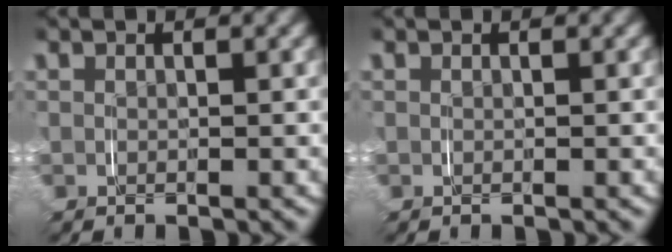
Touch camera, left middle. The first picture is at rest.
{"total": 0.0}